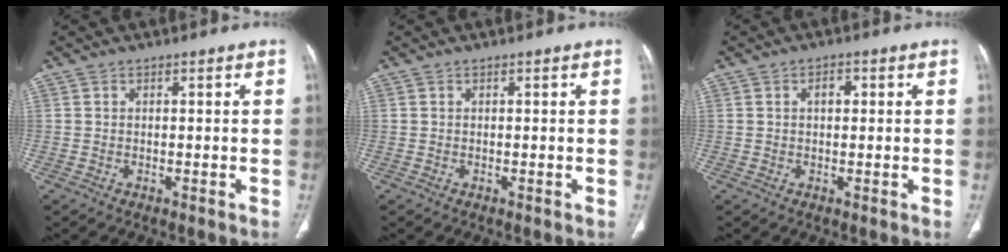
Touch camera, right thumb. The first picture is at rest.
{"total": 0.0}
{"total": 2.0, "force": [0.4, 1.3, 1.5], "torque": [-0.020, 0.007, 0.005]}